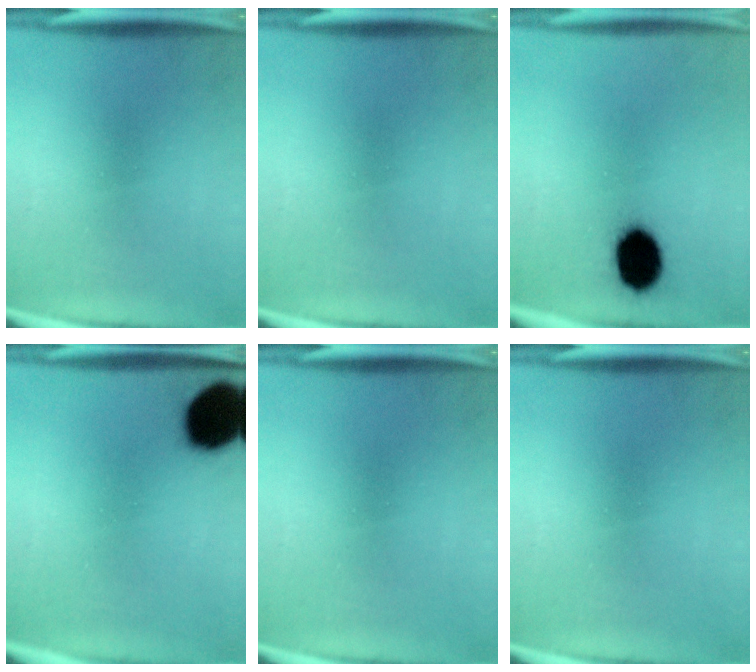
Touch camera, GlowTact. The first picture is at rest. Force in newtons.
{"total": 0.0}
{"total": 11.5}
{"total": 16.4}
{"total": 0.0}
{"total": 0.0}